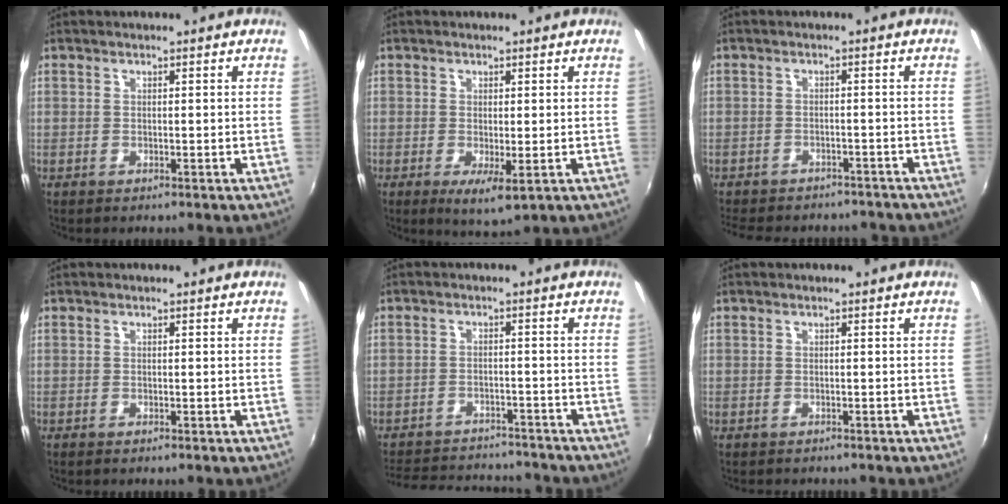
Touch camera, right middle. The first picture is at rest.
{"total": 3.9, "force": [-0.8, 1.1, 3.7], "torque": [-0.065, -0.015, -0.009]}
{"total": 11.9, "force": [-10.1, 4.7, 4.1], "torque": [-0.103, 0.001, -0.136]}
{"total": 0.5, "force": [-0.5, 0.1, 0.2], "torque": [-0.004, -0.004, -0.010]}
{"total": 15.3, "force": [-13.5, 5.4, 5.0], "torque": [-0.126, 0.024, -0.184]}
{"total": 1.0, "force": [-0.9, 0.4, 0.1], "torque": [-0.007, 0.000, -0.014]}